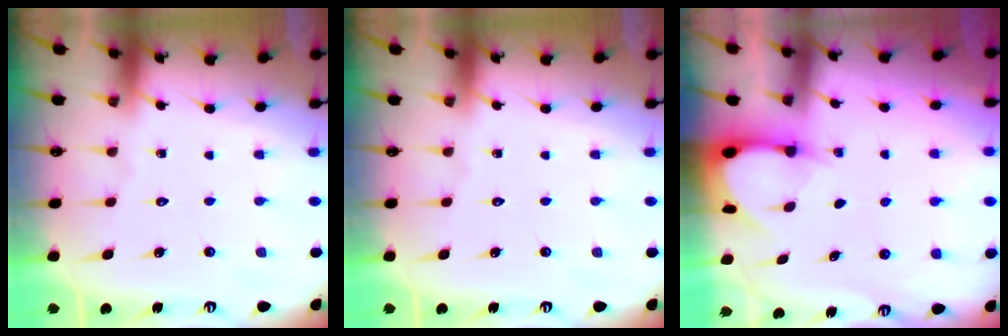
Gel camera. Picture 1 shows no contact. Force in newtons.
{"total": 0.0}
{"total": 3.2, "press": 3.2, "slide": 0.3}